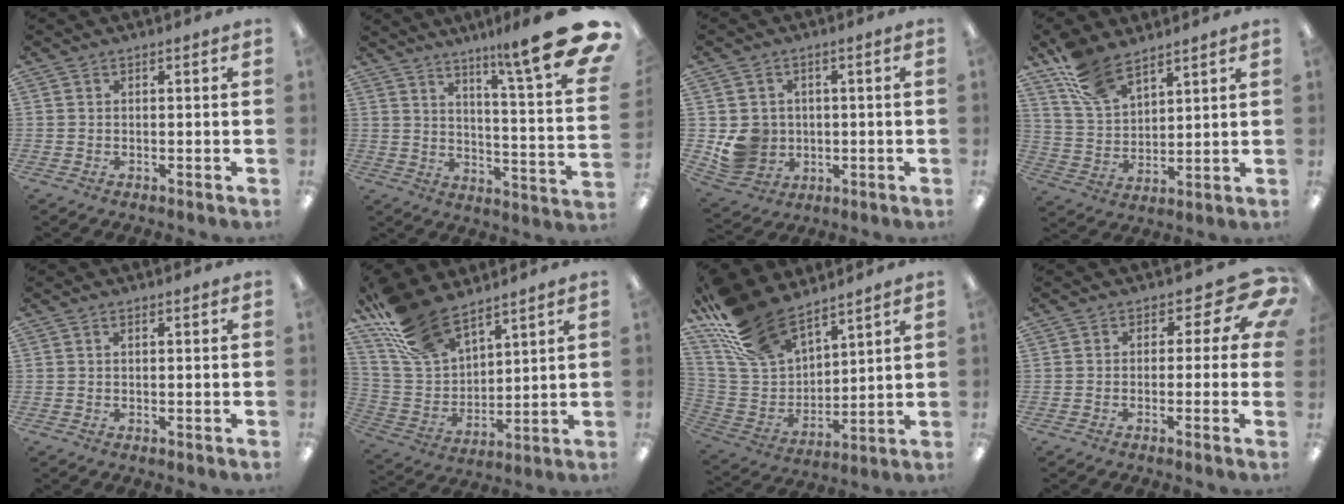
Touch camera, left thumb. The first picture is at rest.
{"total": 16.6, "force": [11.4, 1.0, 12.1], "torque": [-0.172, -0.103, 0.172]}
{"total": 7.9, "force": [0.1, 7.6, 1.9], "torque": [-0.042, 0.006, 0.013]}
{"total": 11.9, "force": [9.1, 5.4, 5.4], "torque": [-0.115, -0.035, 0.176]}
{"total": 0.9, "force": [0.4, 0.5, 0.6], "torque": [-0.005, -0.001, 0.006]}
{"total": 16.8, "force": [13.3, 7.7, 6.9], "torque": [-0.161, -0.067, 0.251]}
{"total": 18.2, "force": [14.4, 8.4, 7.2], "torque": [-0.172, -0.081, 0.273]}
{"total": 8.4, "force": [3.5, 4.4, 6.2], "torque": [-0.078, -0.026, 0.061]}